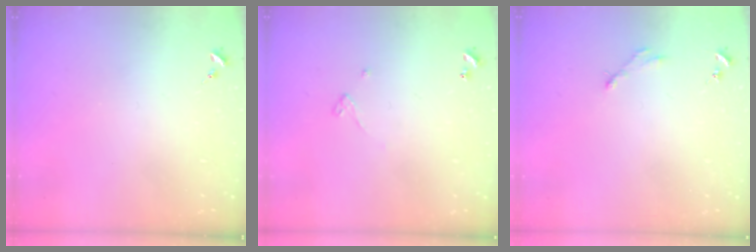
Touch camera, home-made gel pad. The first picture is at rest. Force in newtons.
{"total": 3.4, "press": 3.4, "slide": 0.1}
{"total": 2.5, "press": 2.5, "slide": 0.3}